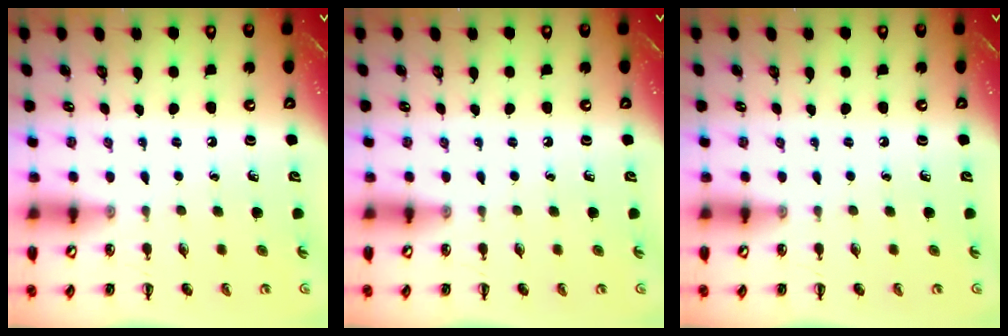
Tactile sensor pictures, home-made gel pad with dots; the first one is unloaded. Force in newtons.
{"total": 0.0}
{"total": 0.0}